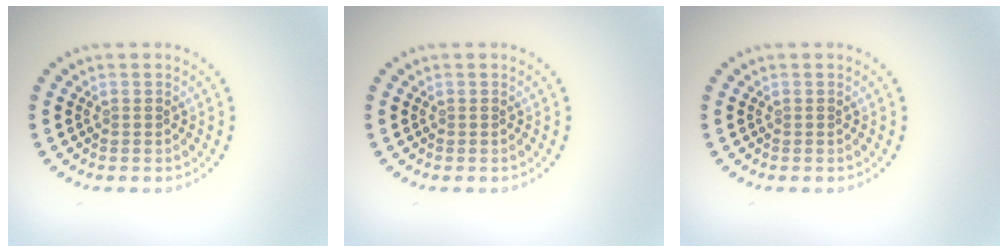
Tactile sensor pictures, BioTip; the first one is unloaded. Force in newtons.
{"total": 0.0}
{"total": 0.0}